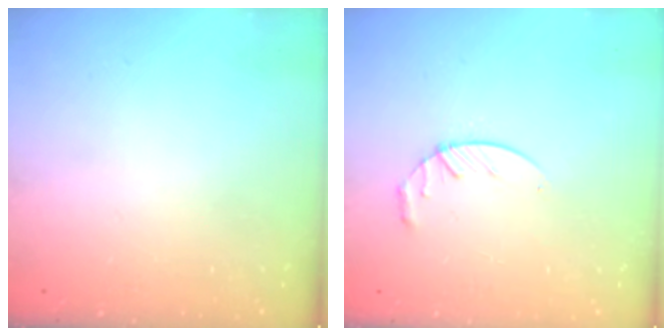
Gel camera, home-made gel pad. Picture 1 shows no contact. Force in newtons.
{"total": 4.2, "press": 4.2, "slide": 0.5}